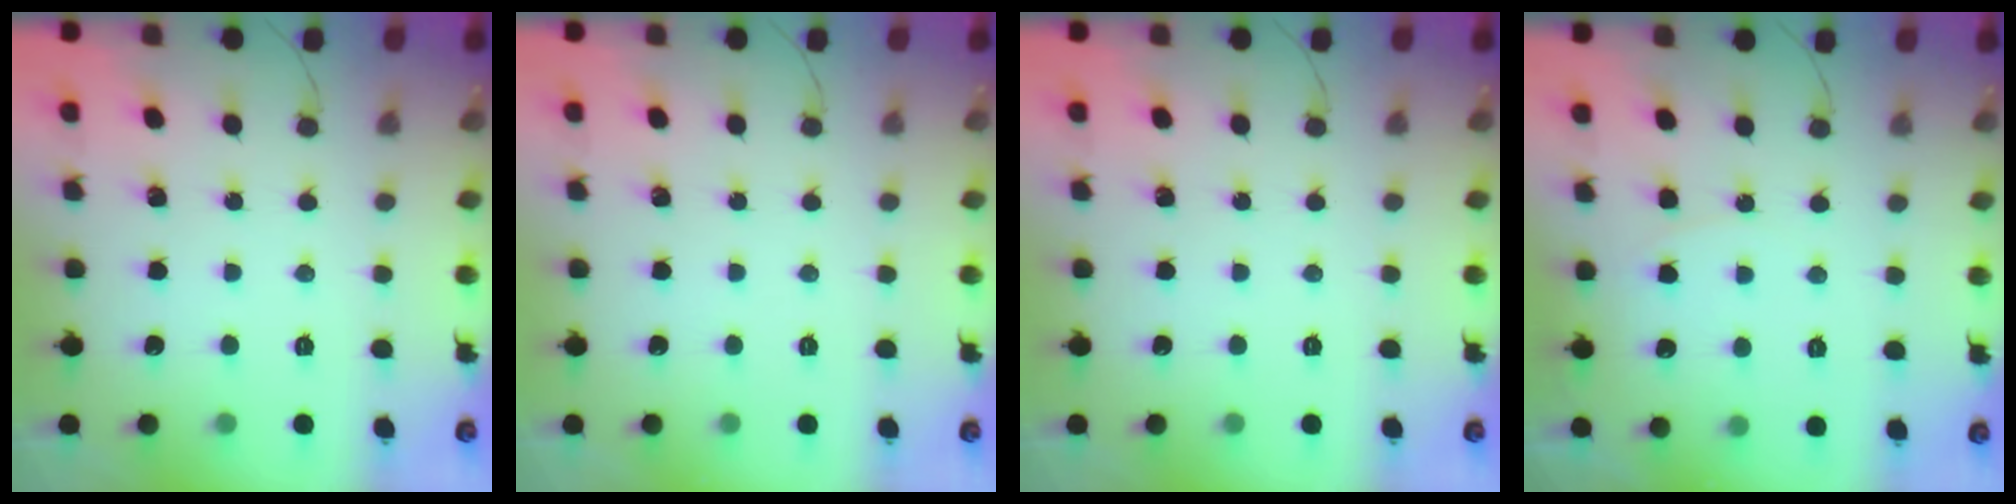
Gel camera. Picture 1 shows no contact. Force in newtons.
{"total": 0.0}
{"total": 0.0}
{"total": 3.3, "press": 3.3, "slide": 0.5}